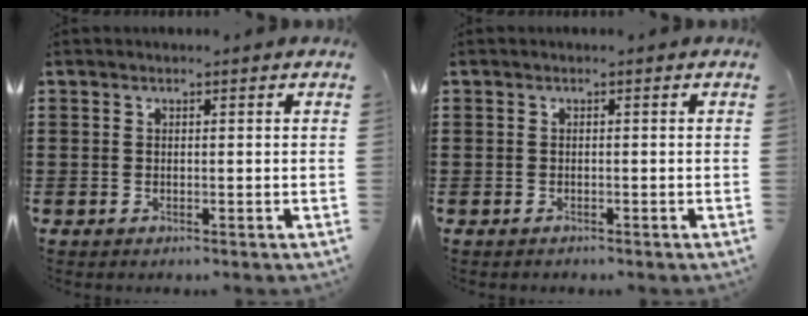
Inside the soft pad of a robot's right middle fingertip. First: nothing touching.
{"total": 0.7, "force": [-0.4, 0.5, -0.1], "torque": [0.001, 0.004, -0.011]}